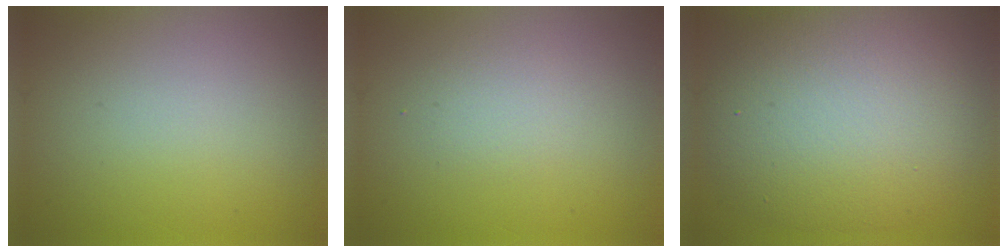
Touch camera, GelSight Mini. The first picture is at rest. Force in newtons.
{"total": 1.5, "press": 1.4, "slide": 0.1}
{"total": 10.2, "press": 10.2, "slide": 0.5}